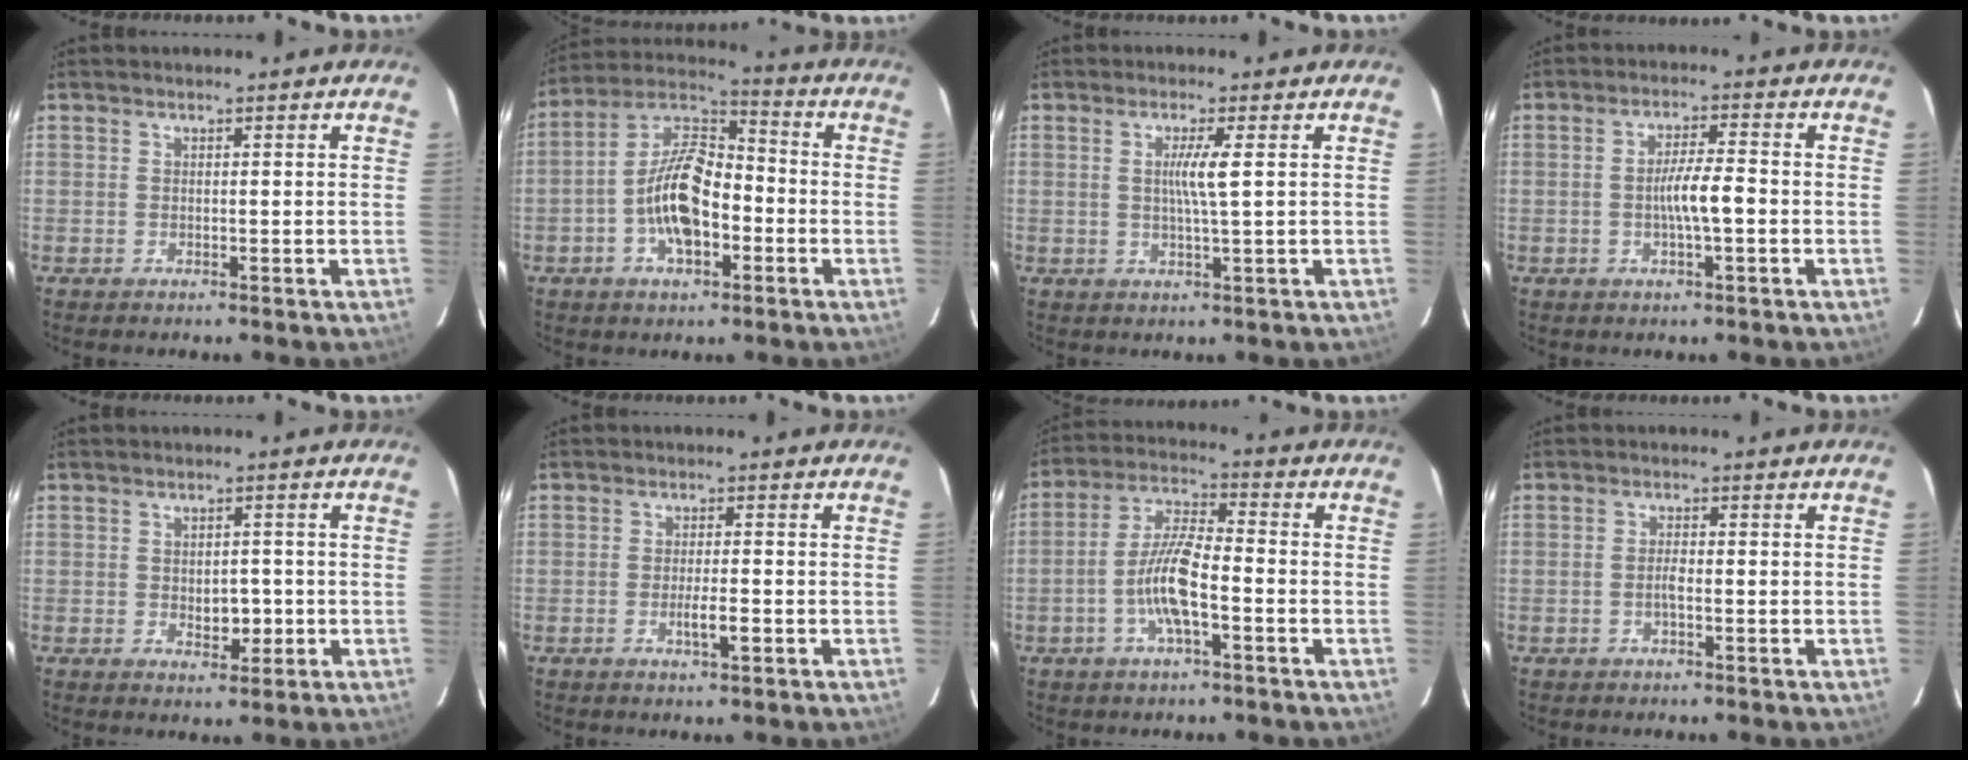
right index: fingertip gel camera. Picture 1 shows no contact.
{"total": 12.4, "force": [-3.0, 5.2, 10.9], "torque": [-0.219, 0.024, -0.057]}
{"total": 3.7, "force": [0.6, -0.7, 3.6], "torque": [-0.070, -0.005, 0.009]}
{"total": 5.0, "force": [-1.0, 0.4, 4.9], "torque": [-0.092, 0.004, -0.017]}
{"total": 3.5, "force": [-0.6, 2.1, 2.8], "torque": [-0.035, 0.001, -0.001]}
{"total": 3.1, "force": [-1.1, 0.3, 2.9], "torque": [-0.051, -0.002, -0.017]}
{"total": 9.2, "force": [-2.8, 1.8, 8.5], "torque": [-0.172, 0.010, -0.057]}
{"total": 1.7, "force": [-0.5, 0.3, 1.6], "torque": [-0.032, 0.002, -0.010]}